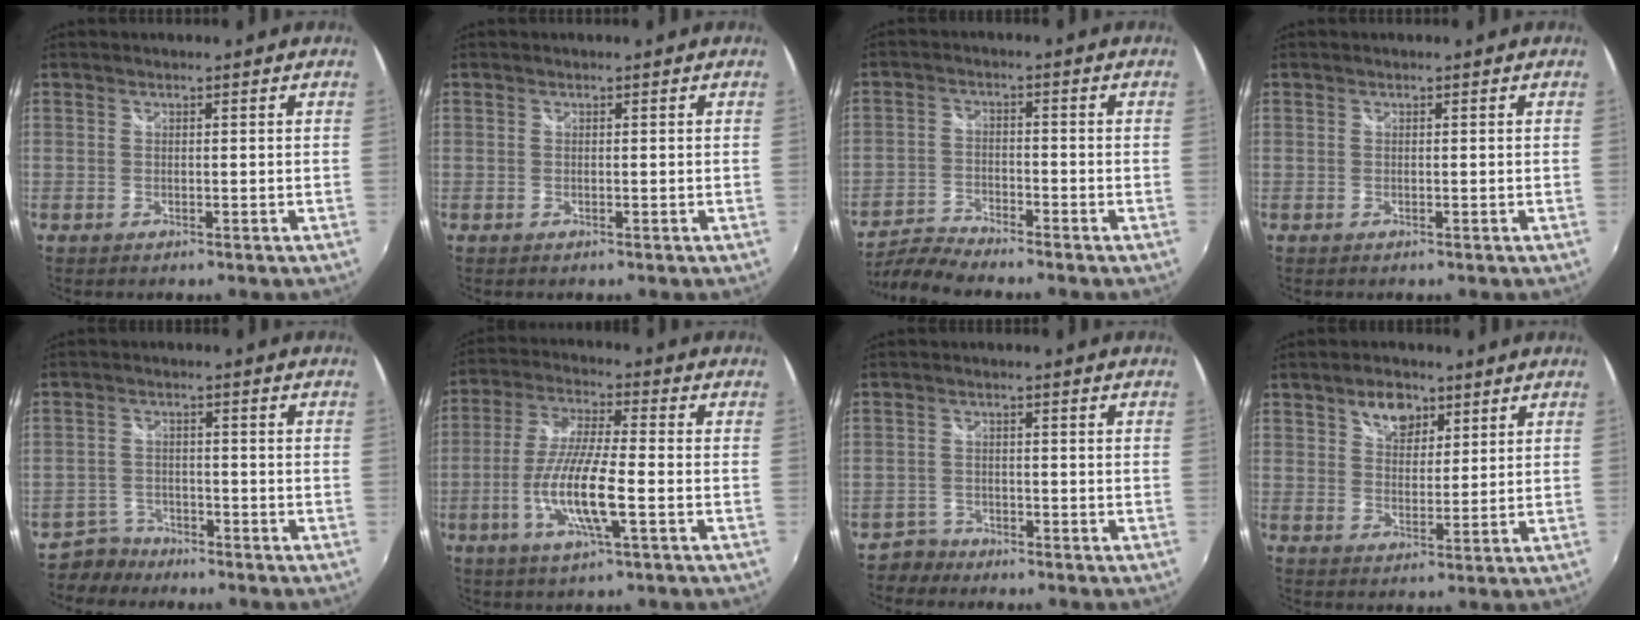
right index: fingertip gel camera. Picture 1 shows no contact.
{"total": 0.0}
{"total": 6.0, "force": [-5.9, 0.4, 1.3], "torque": [-0.039, 0.001, -0.122]}
{"total": 0.0}
{"total": 4.5, "force": [-3.8, 2.5, -0.1], "torque": [-0.010, 0.012, -0.071]}
{"total": 12.1, "force": [-3.6, 1.6, 11.5], "torque": [-0.233, -0.009, -0.070]}
{"total": 3.0, "force": [-2.4, 1.6, -0.6], "torque": [0.004, 0.010, -0.046]}
{"total": 6.3, "force": [3.8, 3.9, 3.2], "torque": [-0.044, 0.011, 0.067]}